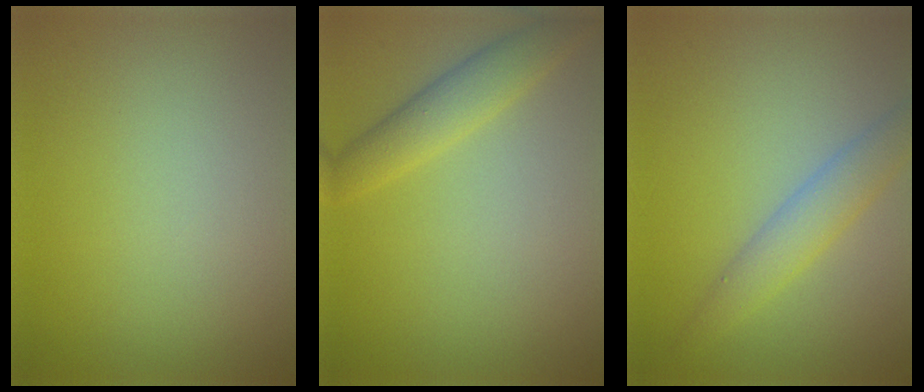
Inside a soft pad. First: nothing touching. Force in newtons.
{"total": 2.9, "press": 2.9, "slide": 0.1}
{"total": 3.0, "press": 3.0, "slide": 0.1}